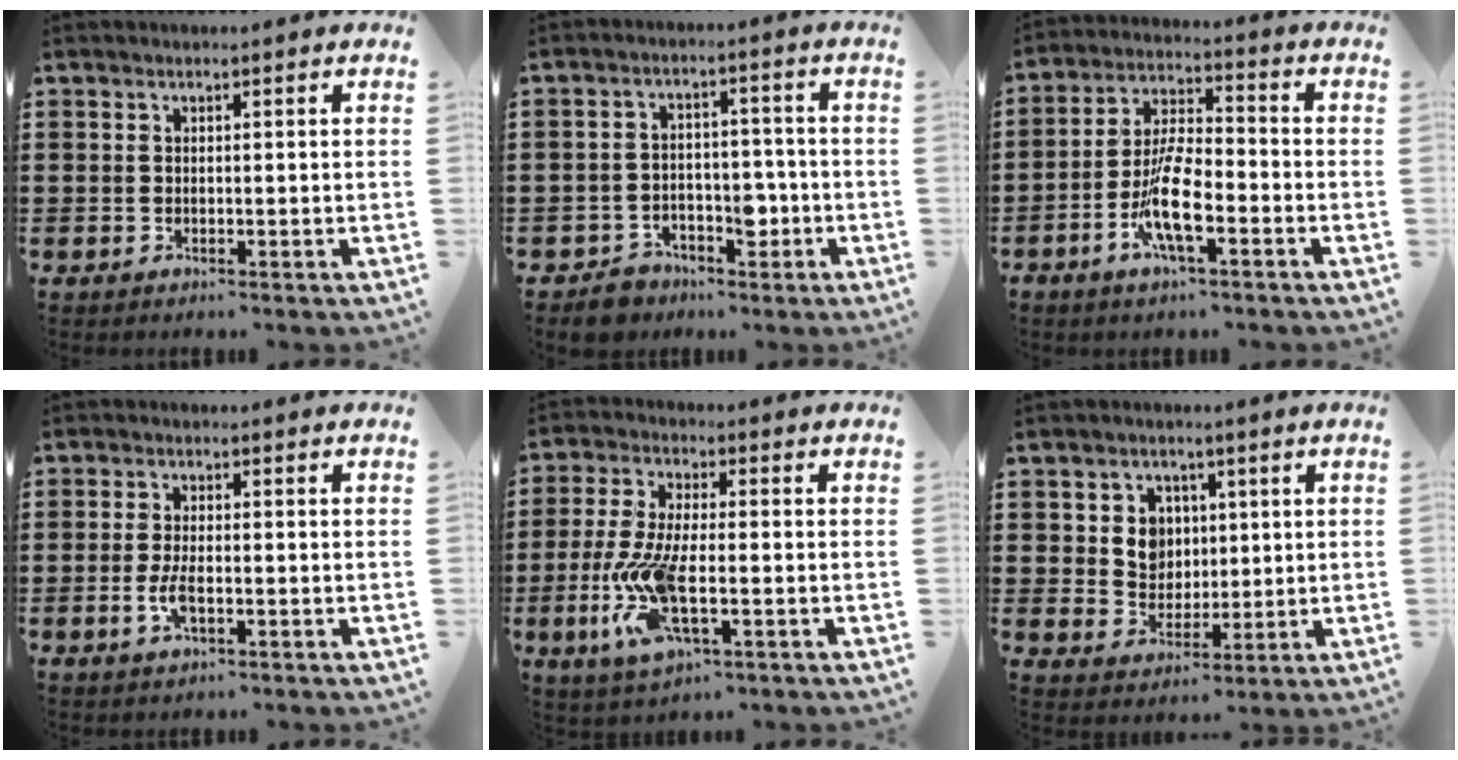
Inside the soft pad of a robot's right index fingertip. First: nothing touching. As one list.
[{"total": 5.9, "force": [-3.5, 4.0, 2.5], "torque": [-0.042, 0.027, -0.062]}, {"total": 8.8, "force": [-3.5, 2.8, 7.6], "torque": [-0.162, -0.004, -0.068]}, {"total": 3.3, "force": [-1.0, 1.1, 3.0], "torque": [-0.063, -0.003, -0.020]}, {"total": 10.1, "force": [-3.3, 3.7, 8.8], "torque": [-0.208, -0.015, -0.064]}, {"total": 5.7, "force": [1.4, 5.1, 2.2], "torque": [-0.058, 0.013, 0.022]}]